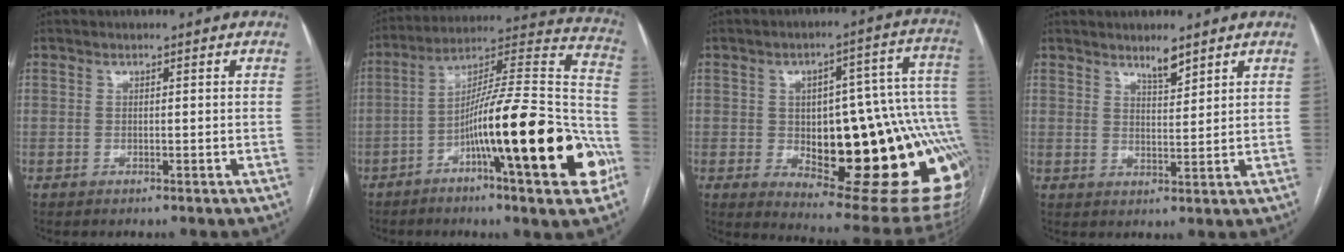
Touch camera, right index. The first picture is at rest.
{"total": 25.0, "force": [-9.1, 2.2, 23.2], "torque": [-0.314, 0.006, -0.141]}
{"total": 30.3, "force": [-5.0, 9.6, 28.3], "torque": [-0.283, 0.027, -0.046]}
{"total": 3.3, "force": [2.7, 0.6, 1.7], "torque": [-0.033, -0.006, 0.048]}